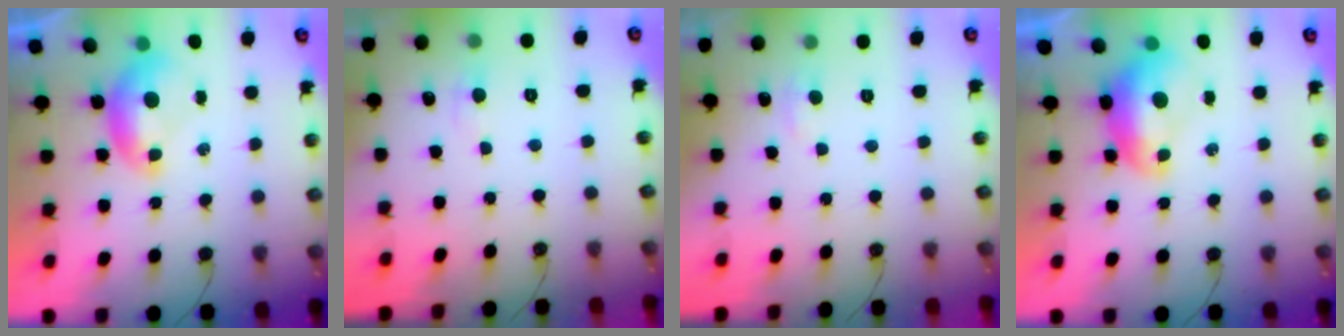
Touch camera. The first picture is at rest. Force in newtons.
{"total": 0.6, "press": 0.4, "slide": 0.5}
{"total": 2.5, "press": 2.4, "slide": 0.5}
{"total": 1.7, "press": 1.6, "slide": 0.6}